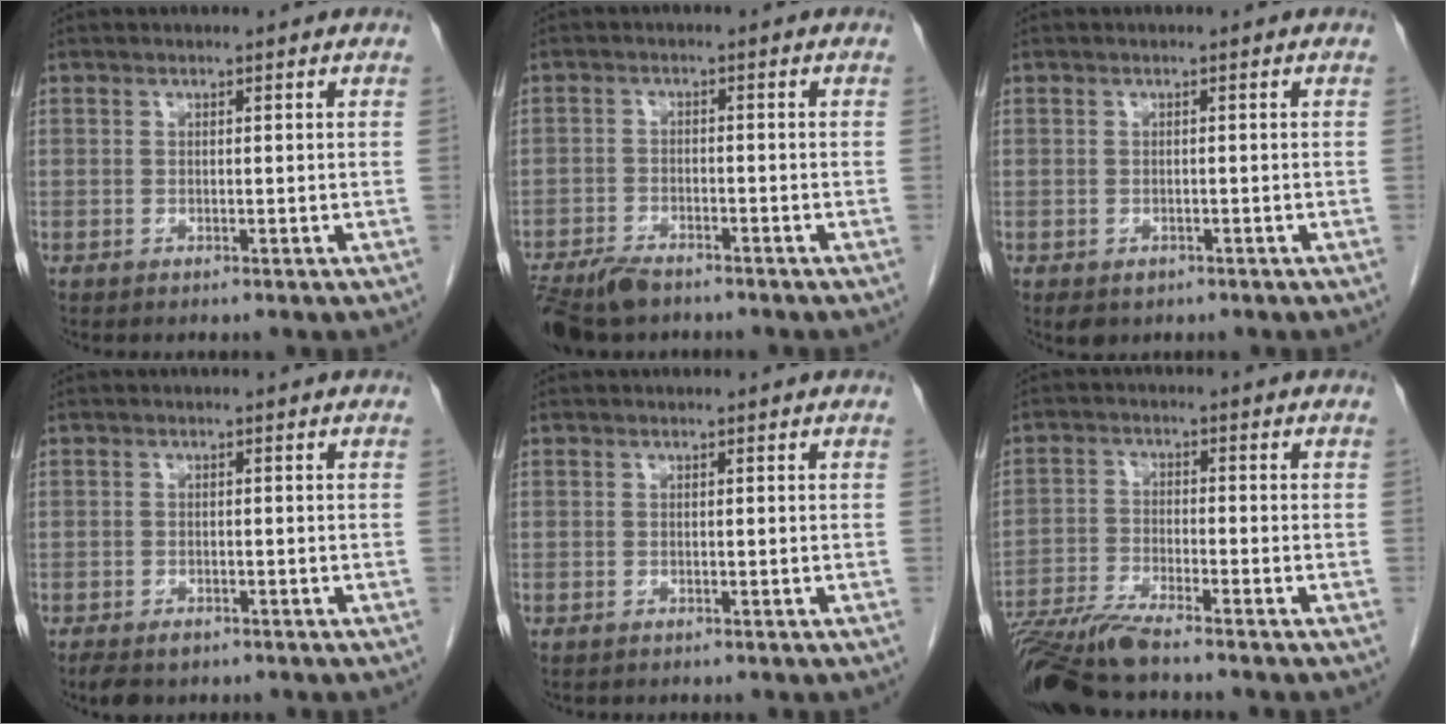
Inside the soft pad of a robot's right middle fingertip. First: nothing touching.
{"total": 7.5, "force": [-6.0, 2.7, 3.5], "torque": [-0.060, -0.012, -0.105]}
{"total": 2.6, "force": [-1.6, 1.7, 1.1], "torque": [-0.016, -0.003, -0.016]}
{"total": 3.6, "force": [-2.6, 1.7, 1.8], "torque": [-0.032, -0.006, -0.037]}
{"total": 0.0}
{"total": 9.6, "force": [-8.5, -0.5, 4.5], "torque": [-0.074, -0.024, -0.151]}